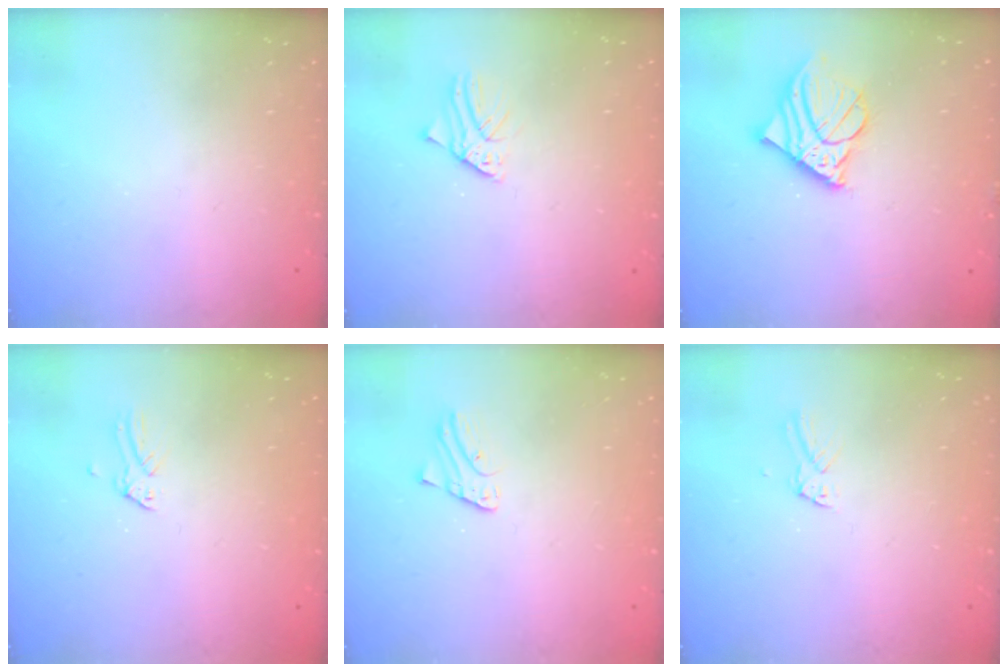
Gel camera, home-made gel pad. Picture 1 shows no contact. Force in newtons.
{"total": 1.3, "press": 1.3, "slide": 0.0}
{"total": 10.9, "press": 10.7, "slide": 1.7}
{"total": 0.0}
{"total": 1.2, "press": 1.2, "slide": 0.1}
{"total": 1.5, "press": 1.5, "slide": 0.1}